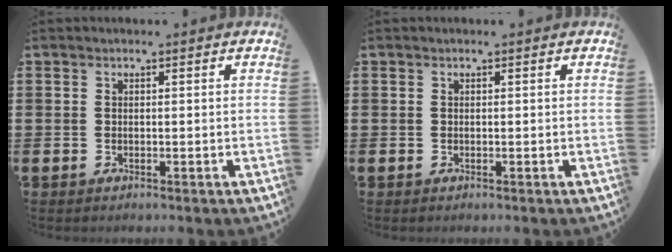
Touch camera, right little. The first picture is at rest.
{"total": 0.0}